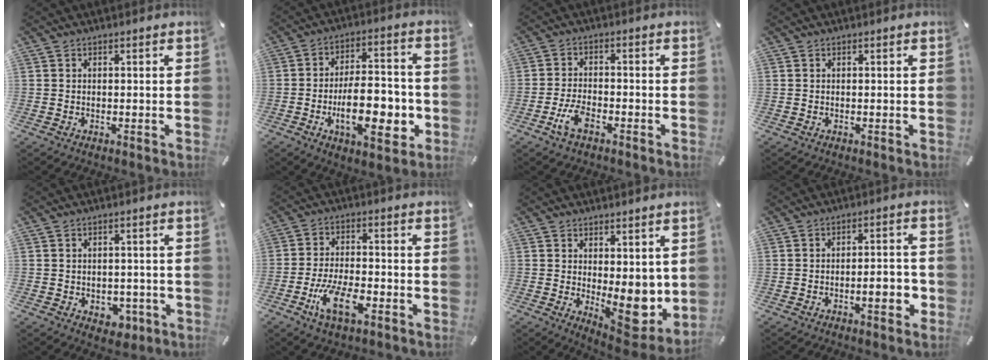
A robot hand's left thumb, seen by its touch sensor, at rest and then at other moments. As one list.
[{"total": 16.7, "force": [-4.5, 8.3, 13.8], "torque": [-0.202, 0.001, -0.072]}, {"total": 5.6, "force": [-2.9, 2.8, 3.9], "torque": [-0.087, 0.010, -0.057]}, {"total": 0.0}, {"total": 3.7, "force": [-1.1, 3.1, 1.8], "torque": [-0.012, 0.000, -0.021]}, {"total": 10.2, "force": [-4.8, 4.5, 7.8], "torque": [-0.163, 0.010, -0.086]}, {"total": 9.8, "force": [0.3, 5.2, 8.3], "torque": [-0.077, -0.028, 0.019]}, {"total": 6.7, "force": [-2.2, 2.4, 5.8], "torque": [-0.084, 0.008, -0.037]}]